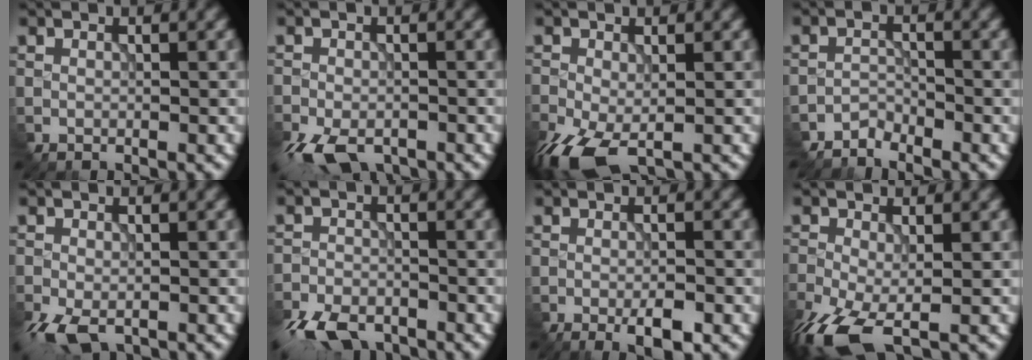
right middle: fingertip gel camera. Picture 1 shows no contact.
{"total": 6.0, "force": [-4.2, 2.7, 3.4], "torque": [-0.069, -0.025, -0.077]}
{"total": 6.2, "force": [-3.4, 3.0, 4.3], "torque": [-0.110, -0.027, -0.060]}
{"total": 1.7, "force": [-1.7, 0.1, -0.3], "torque": [0.006, 0.006, -0.036]}
{"total": 3.9, "force": [-2.5, 1.8, 2.5], "torque": [-0.056, -0.014, -0.047]}
{"total": 5.9, "force": [-4.8, 2.3, 2.5], "torque": [-0.048, -0.024, -0.097]}
{"total": 2.4, "force": [-1.4, 0.3, 2.0], "torque": [-0.037, -0.002, -0.025]}
{"total": 6.7, "force": [-3.9, 2.7, 4.8], "torque": [-0.117, -0.024, -0.077]}